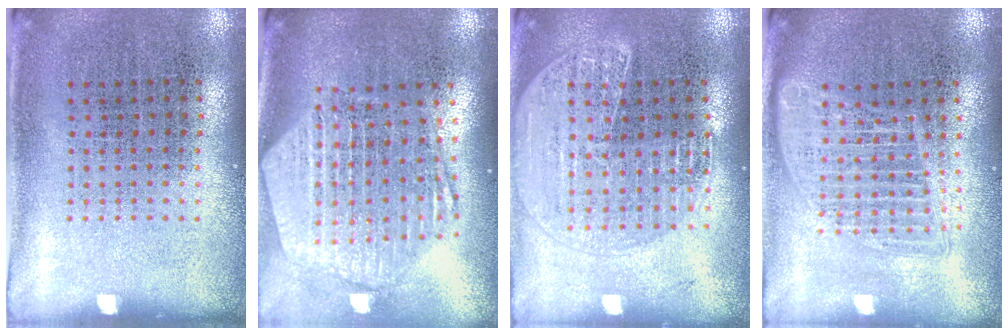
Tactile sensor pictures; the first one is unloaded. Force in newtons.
{"total": 2.6, "press": 2.1, "slide": 1.5}
{"total": 1.7, "press": 1.6, "slide": 0.6}
{"total": 1.6, "press": 1.4, "slide": 0.8}